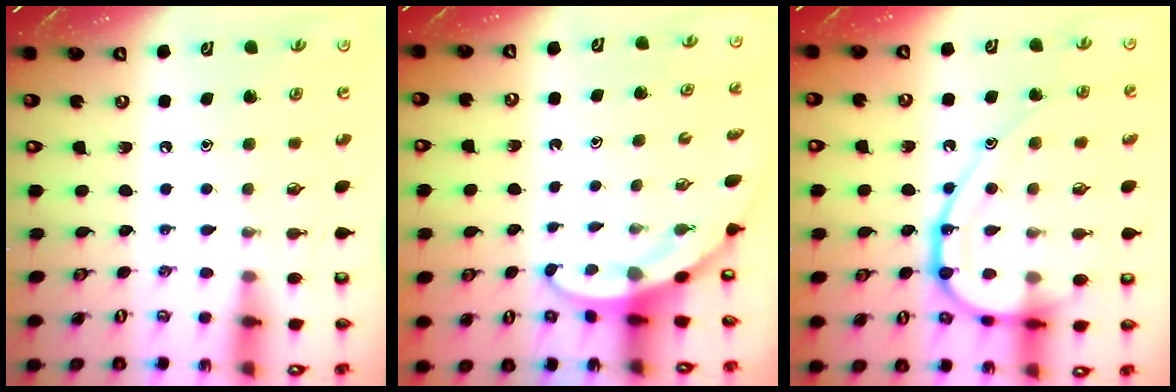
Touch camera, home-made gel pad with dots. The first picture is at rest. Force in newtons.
{"total": 3.1, "press": 3.1, "slide": 0.1}
{"total": 17.2, "press": 17.2, "slide": 1.7}